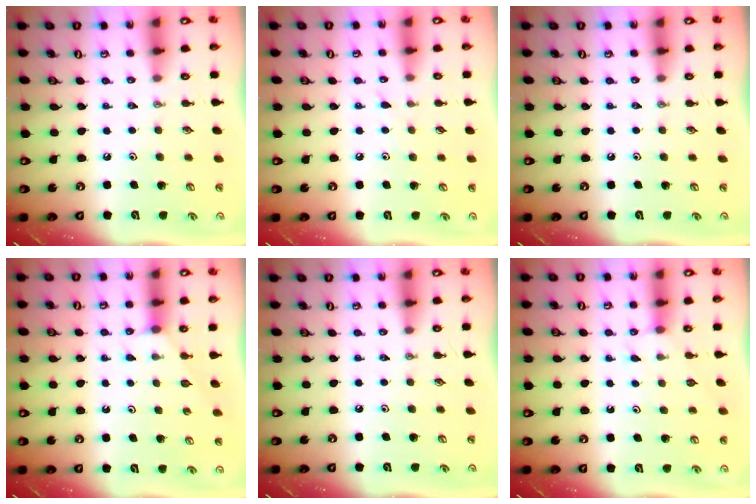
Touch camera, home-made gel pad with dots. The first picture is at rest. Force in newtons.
{"total": 4.5, "press": 4.5, "slide": 0.5}
{"total": 0.0}
{"total": 3.0, "press": 3.0, "slide": 0.4}
{"total": 0.0}
{"total": 3.3, "press": 3.3, "slide": 0.4}